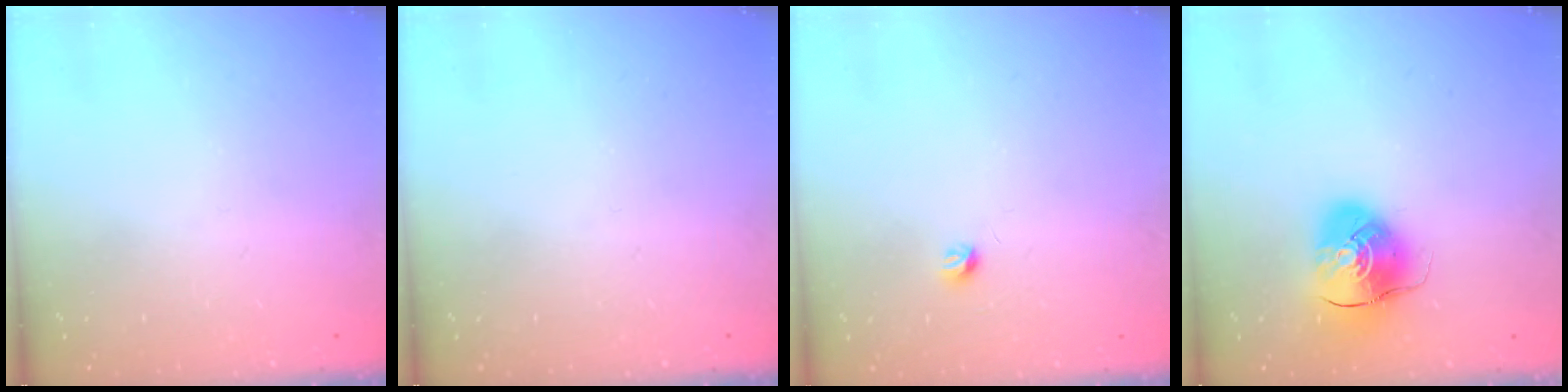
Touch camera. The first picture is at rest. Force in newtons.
{"total": 0.0}
{"total": 3.6, "press": 3.5, "slide": 0.6}
{"total": 9.7, "press": 9.6, "slide": 1.2}